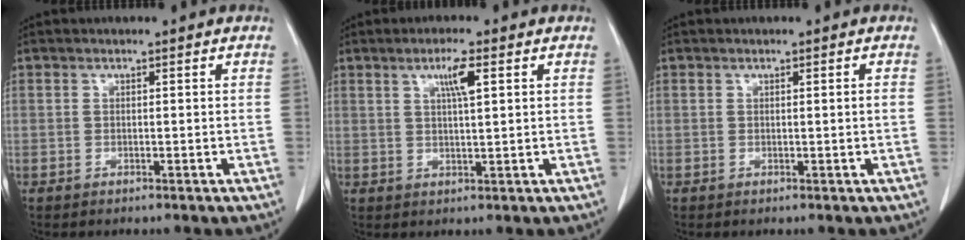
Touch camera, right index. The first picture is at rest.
{"total": 3.9, "force": [1.7, 0.2, 3.6], "torque": [-0.062, -0.001, 0.028]}
{"total": 0.6, "force": [0.0, -0.2, 0.6], "torque": [-0.009, -0.001, 0.001]}